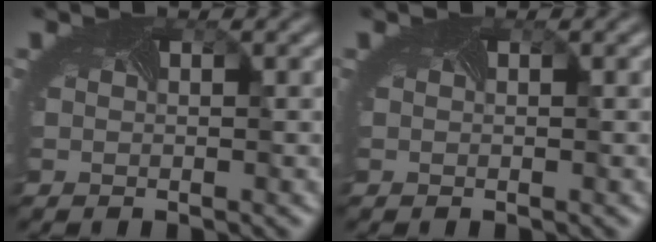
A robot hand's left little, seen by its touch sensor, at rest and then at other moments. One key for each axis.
{"total": 0.0}